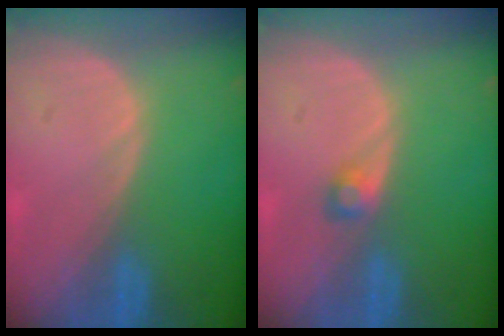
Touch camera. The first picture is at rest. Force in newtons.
{"total": 1.8, "press": 1.7, "slide": 0.3}